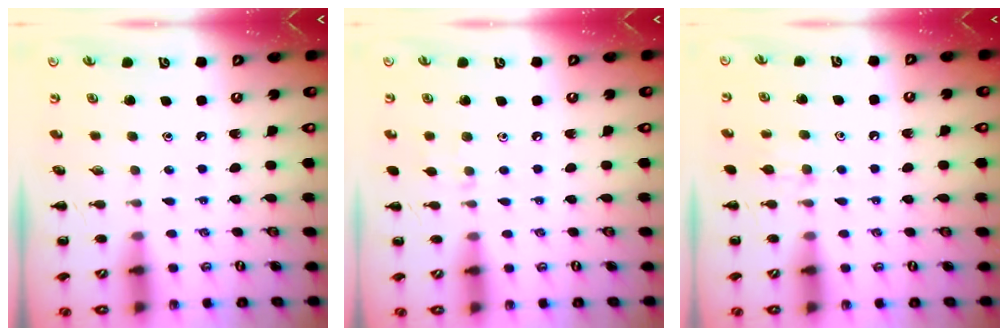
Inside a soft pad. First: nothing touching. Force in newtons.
{"total": 4.8, "press": 4.5, "slide": 1.7}
{"total": 7.5, "press": 7.3, "slide": 2.0}